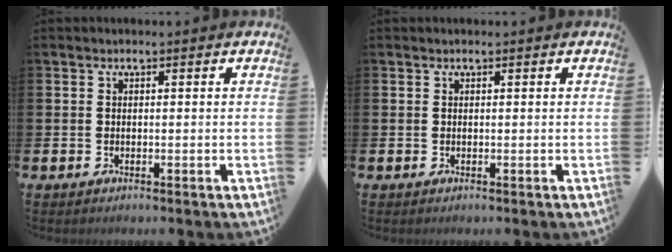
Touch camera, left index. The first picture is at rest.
{"total": 0.0}